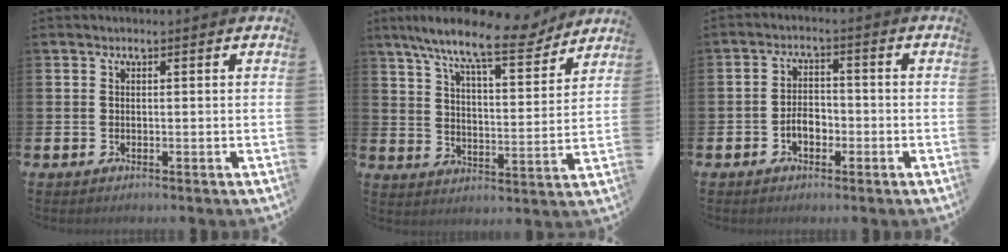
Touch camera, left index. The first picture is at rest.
{"total": 11.2, "force": [9.5, 1.8, 5.7], "torque": [-0.123, -0.055, 0.157]}
{"total": 3.3, "force": [-1.3, 2.0, 2.2], "torque": [-0.030, 0.001, -0.030]}